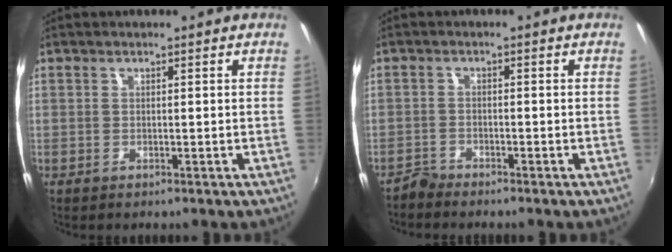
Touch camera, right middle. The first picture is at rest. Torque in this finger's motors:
{"motor_torque": [-0.39, -0.20, -0.06, -0.01]}